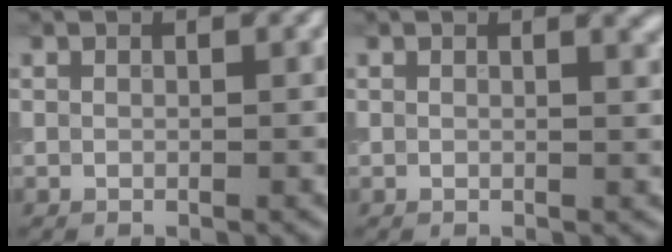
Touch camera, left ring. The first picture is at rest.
{"total": 1.7, "force": [1.1, 0.6, 1.1], "torque": [-0.003, 0.003, 0.012]}